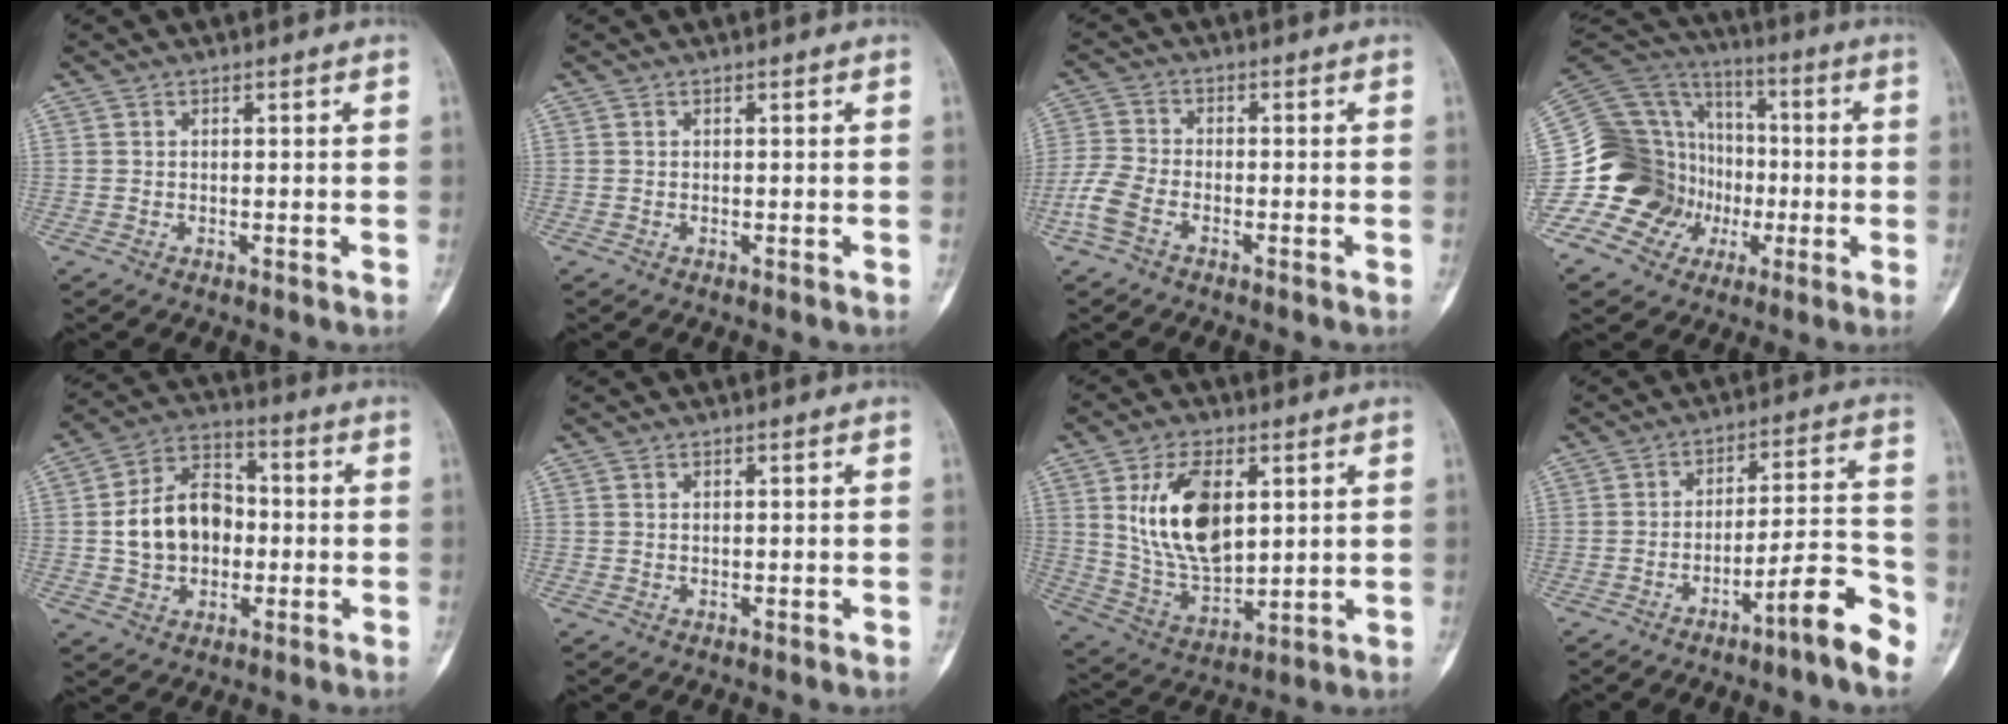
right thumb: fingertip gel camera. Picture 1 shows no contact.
{"total": 0.0}
{"total": 6.0, "force": [-3.1, 3.3, 3.9], "torque": [-0.100, 0.014, -0.070]}
{"total": 23.4, "force": [-5.6, 19.5, 11.6], "torque": [-0.202, 0.076, -0.095]}
{"total": 13.4, "force": [-0.4, 9.9, 9.0], "torque": [-0.128, 0.030, -0.010]}
{"total": 0.5, "force": [0.2, 0.4, 0.3], "torque": [-0.004, 0.000, 0.005]}
{"total": 15.8, "force": [4.2, 8.6, 12.5], "torque": [-0.218, -0.018, 0.092]}
{"total": 10.7, "force": [-6.3, 1.1, 8.6], "torque": [-0.119, 0.052, -0.099]}